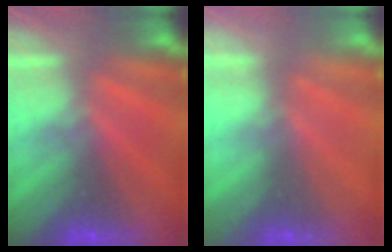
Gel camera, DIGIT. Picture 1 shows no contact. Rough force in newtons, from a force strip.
{"total": 2.2}